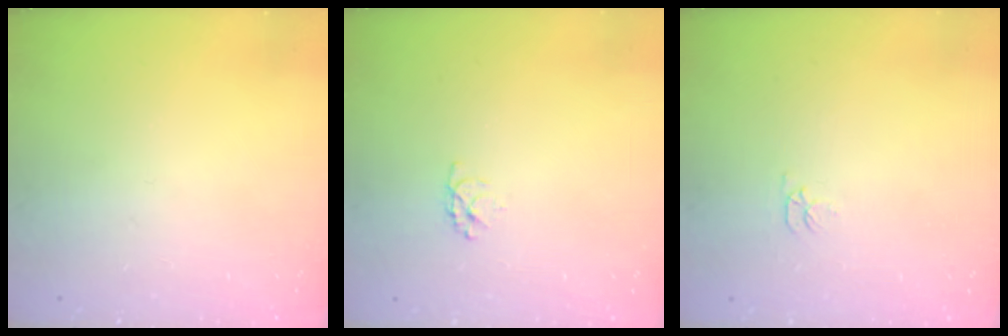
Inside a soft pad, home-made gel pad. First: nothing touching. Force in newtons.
{"total": 3.5, "press": 3.5, "slide": 0.4}
{"total": 2.7, "press": 2.7, "slide": 0.4}